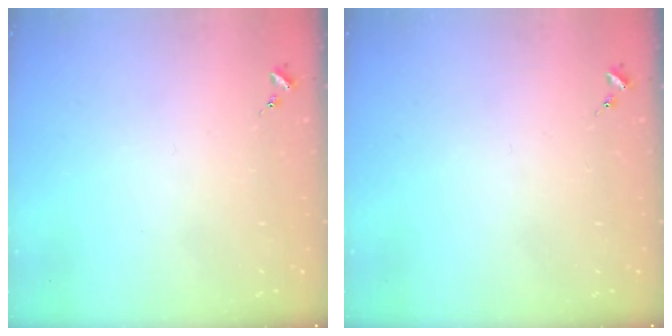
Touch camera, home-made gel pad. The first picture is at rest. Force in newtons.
{"total": 0.0}